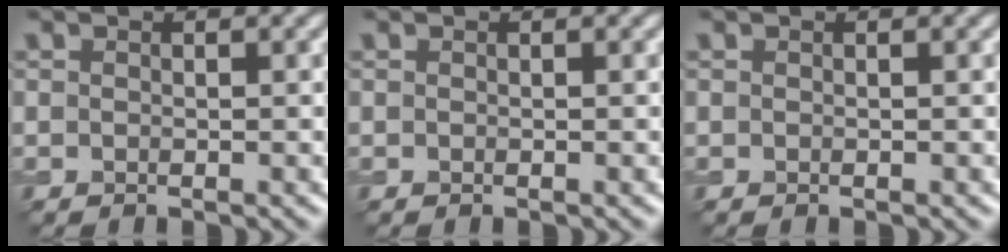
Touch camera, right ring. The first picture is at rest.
{"total": 0.0}
{"total": 0.0}